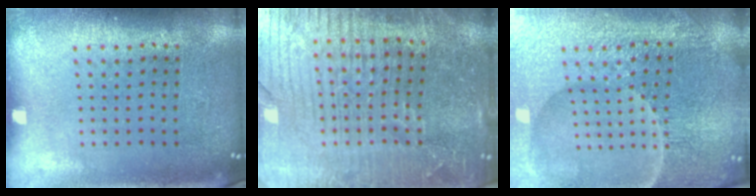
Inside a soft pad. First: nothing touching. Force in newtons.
{"total": 5.9, "press": 5.3, "slide": 2.6}
{"total": 5.4, "press": 5.1, "slide": 1.7}